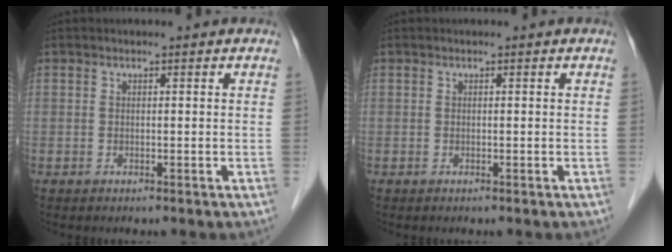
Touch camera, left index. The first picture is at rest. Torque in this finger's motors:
{"motor_torque": [0.00, 0.00, 0.00, 0.00]}